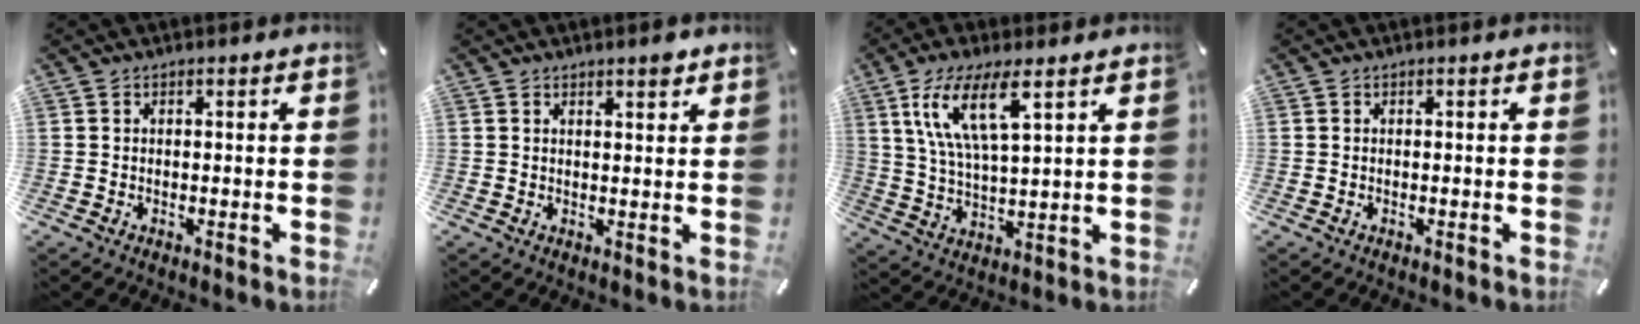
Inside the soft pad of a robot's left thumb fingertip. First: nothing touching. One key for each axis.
{"total": 2.2, "fx": 1.9, "fy": 0.5, "fz": 1.1, "tx": -0.015, "ty": -0.009, "tz": 0.031}
{"total": 12.5, "fx": 6.8, "fy": 3.7, "fz": 9.8, "tx": -0.219, "ty": -0.009, "tz": 0.120}
{"total": 0.0}